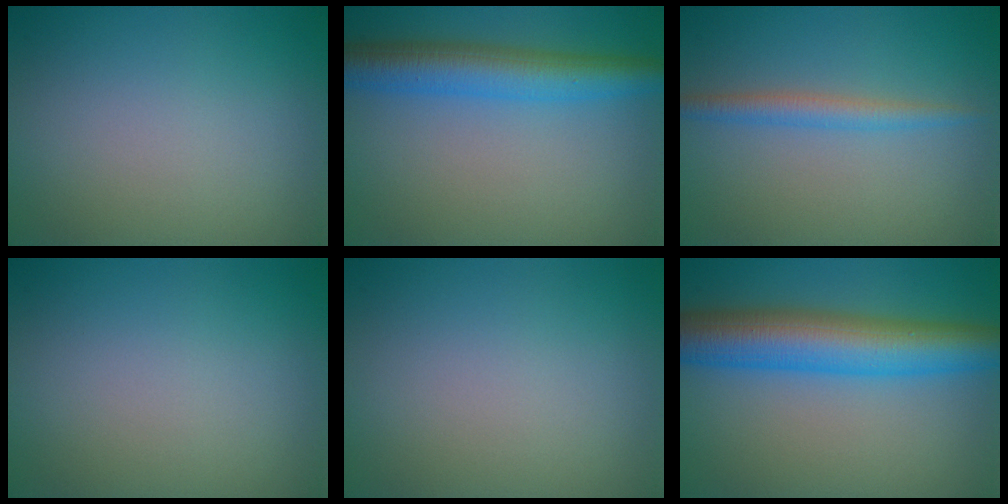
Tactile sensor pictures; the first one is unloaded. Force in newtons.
{"total": 6.0, "press": 6.0, "slide": 0.0}
{"total": 2.2, "press": 2.2, "slide": 0.1}
{"total": 0.0}
{"total": 0.0}
{"total": 8.5, "press": 8.5, "slide": 0.1}